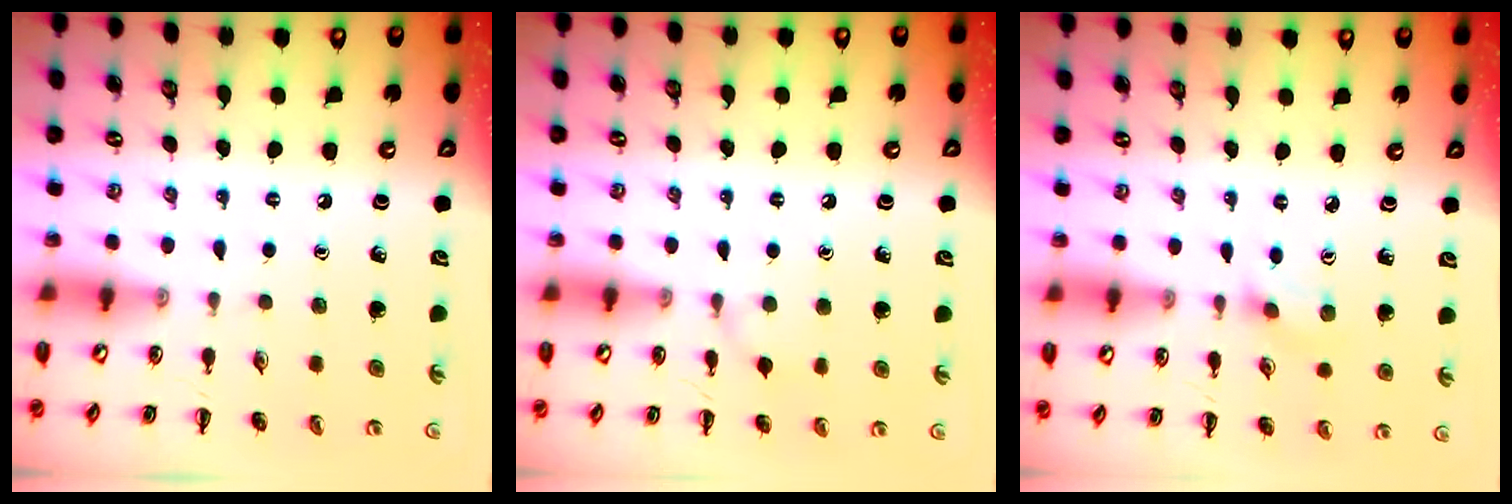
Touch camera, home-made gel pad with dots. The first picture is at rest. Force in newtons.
{"total": 5.6, "press": 5.3, "slide": 1.7}
{"total": 1.4, "press": 1.3, "slide": 0.5}